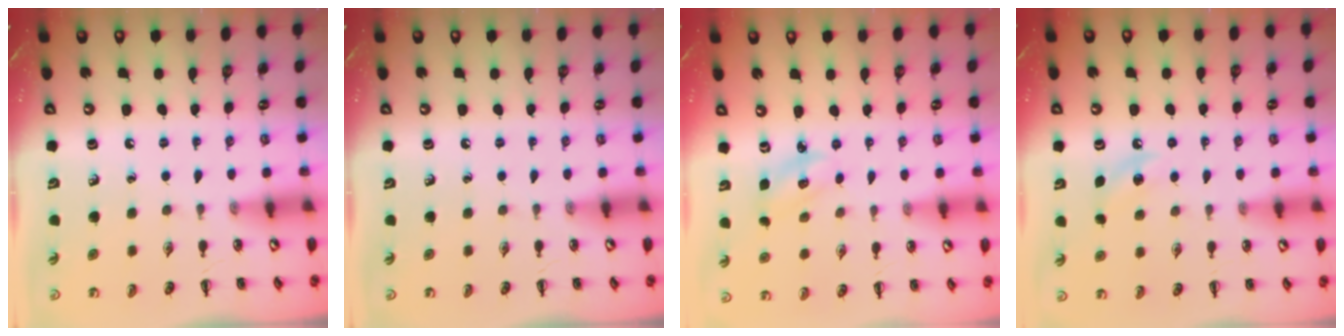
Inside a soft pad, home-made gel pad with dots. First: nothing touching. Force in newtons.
{"total": 0.0}
{"total": 2.8, "press": 2.7, "slide": 0.7}
{"total": 5.5, "press": 5.3, "slide": 1.6}